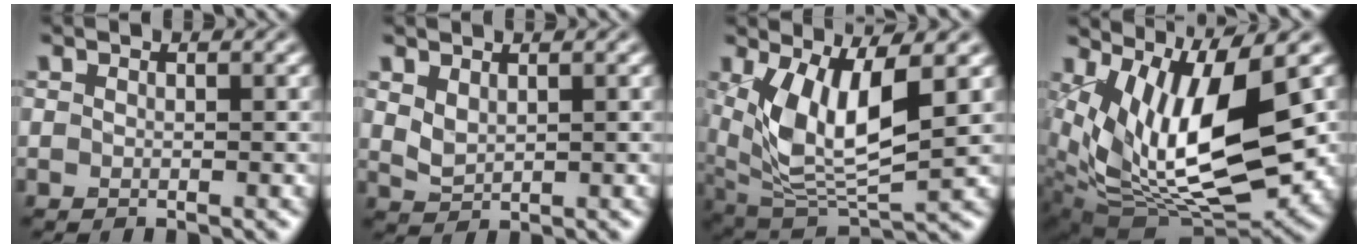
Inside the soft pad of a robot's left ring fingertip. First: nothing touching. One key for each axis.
{"total": 1.7, "fx": 1.1, "fy": 0.8, "fz": 1.0, "tx": -0.025, "ty": -0.003, "tz": 0.027}
{"total": 8.6, "fx": 1.8, "fy": 3.7, "fz": 7.6, "tx": -0.161, "ty": -0.015, "tz": 0.041}
{"total": 11.8, "fx": 2.8, "fy": 4.8, "fz": 10.3, "tx": -0.191, "ty": -0.019, "tz": 0.061}